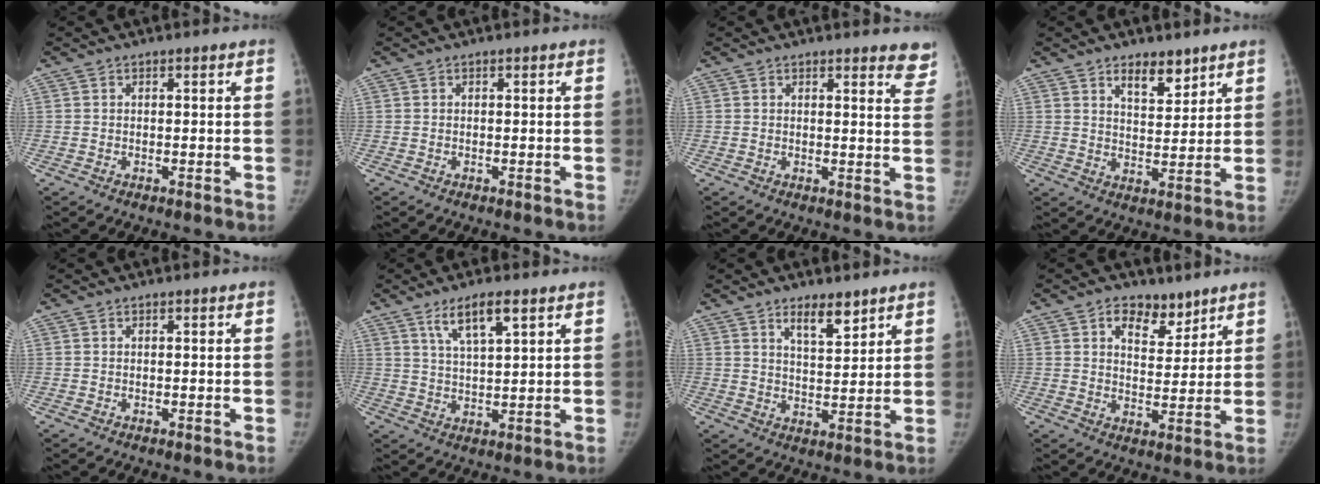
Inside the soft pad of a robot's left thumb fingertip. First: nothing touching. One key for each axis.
{"total": 0.0}
{"total": 6.0, "fx": 5.3, "fy": 1.6, "fz": 2.4, "tx": 0.003, "ty": -0.030, "tz": 0.039}
{"total": 6.6, "fx": 4.7, "fy": 3.0, "fz": 3.6, "tx": -0.028, "ty": -0.035, "tz": 0.078}
{"total": 0.0}
{"total": 6.9, "fx": 4.1, "fy": 1.7, "fz": 5.4, "tx": -0.094, "ty": -0.020, "tz": 0.079}
{"total": 6.0, "fx": 4.2, "fy": 2.1, "fz": 3.7, "tx": -0.040, "ty": -0.034, "tz": 0.072}
{"total": 7.4, "fx": 4.8, "fy": 4.6, "fz": 3.3, "tx": -0.017, "ty": -0.027, "tz": 0.077}